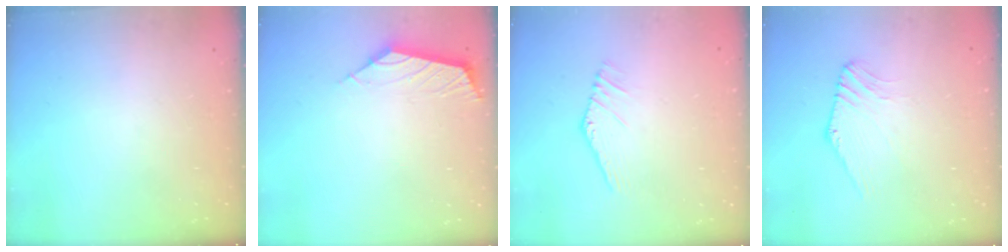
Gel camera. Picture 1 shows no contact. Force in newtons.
{"total": 2.8, "press": 2.7, "slide": 0.7}
{"total": 3.0, "press": 3.0, "slide": 0.1}
{"total": 0.5, "press": 0.5, "slide": 0.3}